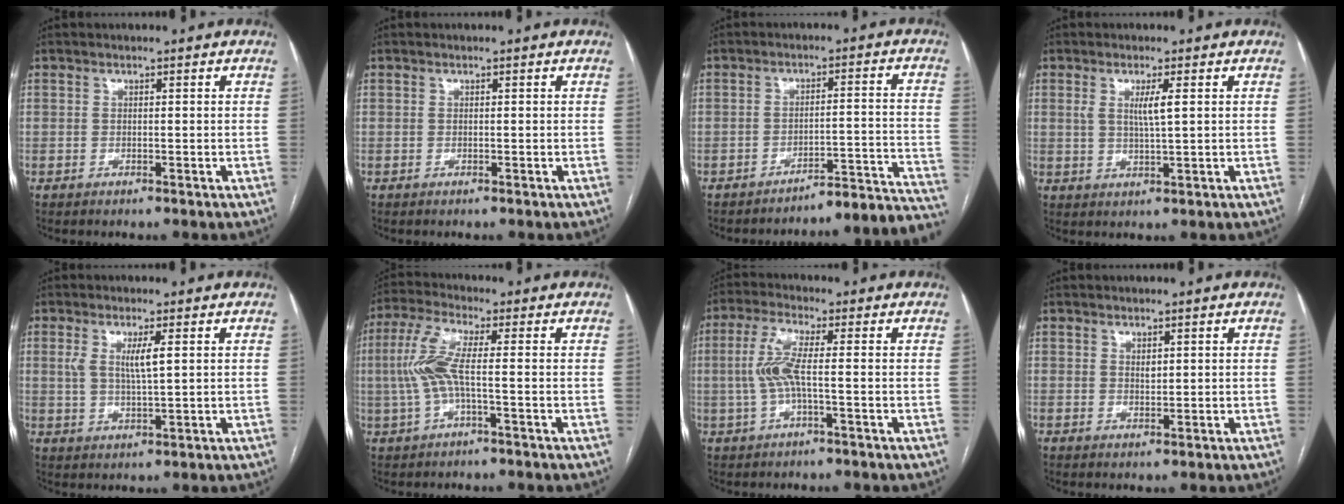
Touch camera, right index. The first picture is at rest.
{"total": 0.0}
{"total": 15.2, "force": [-15.0, -1.2, 2.3], "torque": [0.020, 0.026, -0.184]}
{"total": 3.5, "force": [1.0, 0.1, 3.3], "torque": [-0.065, -0.002, 0.018]}
{"total": 4.4, "force": [1.3, 0.6, 4.2], "torque": [-0.085, 0.000, 0.026]}
{"total": 7.0, "force": [-0.5, 0.9, 7.0], "torque": [-0.167, 0.016, -0.013]}
{"total": 5.9, "force": [-0.4, 0.5, 5.8], "torque": [-0.135, 0.011, -0.010]}
{"total": 1.1, "force": [0.5, 0.5, 0.8], "torque": [-0.013, -0.003, 0.011]}